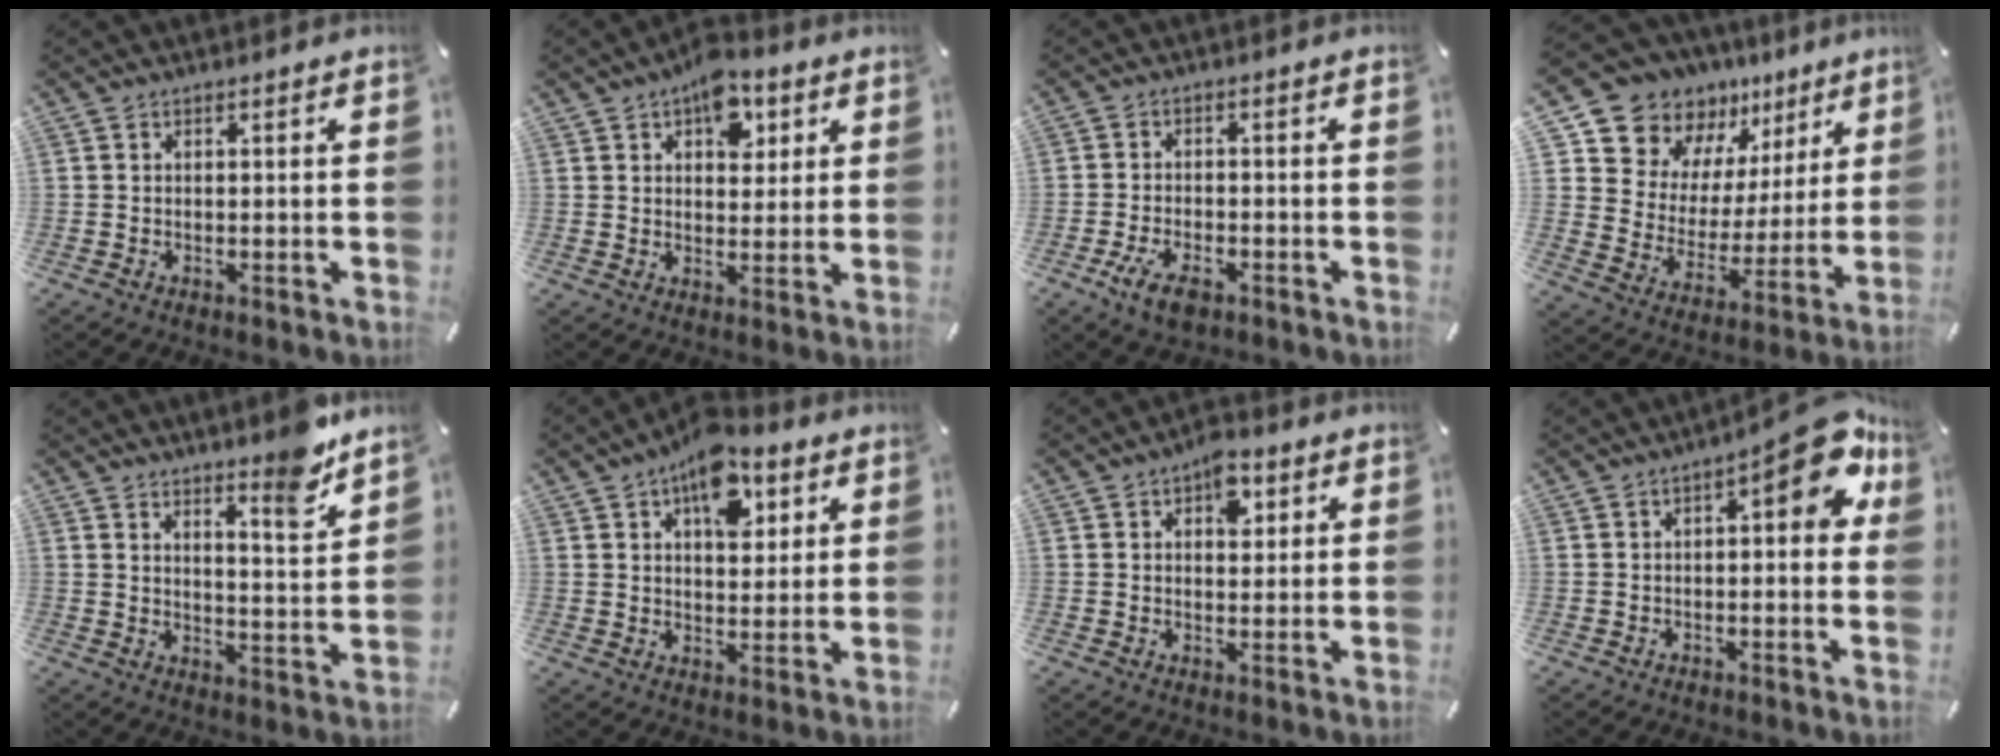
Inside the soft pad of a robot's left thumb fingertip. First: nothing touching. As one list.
[{"total": 9.2, "force": [4.5, 5.8, 5.5], "torque": [-0.056, -0.017, 0.073]}, {"total": 5.6, "force": [-3.0, 3.0, 3.6], "torque": [-0.082, 0.009, -0.056]}, {"total": 13.2, "force": [11.0, 7.3, 0.5], "torque": [-0.028, -0.112, 0.199]}, {"total": 8.9, "force": [7.8, 1.5, 4.1], "torque": [-0.042, -0.066, 0.130]}, {"total": 12.2, "force": [6.1, 7.1, 7.8], "torque": [-0.101, -0.021, 0.104]}, {"total": 6.0, "force": [2.5, 3.8, 4.0], "torque": [-0.037, -0.007, 0.036]}, {"total": 12.0, "force": [4.1, 4.6, 10.3], "torque": [-0.118, -0.028, 0.062]}]